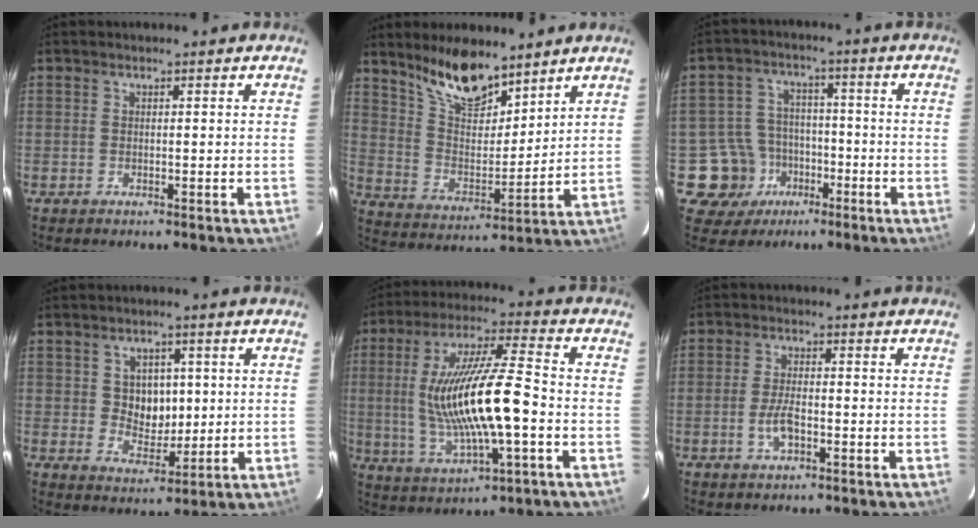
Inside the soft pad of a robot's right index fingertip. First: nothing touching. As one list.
[{"total": 13.1, "force": [10.2, 4.5, 6.8], "torque": [-0.125, 0.006, 0.195]}, {"total": 9.3, "force": [-4.2, 8.3, 1.0], "torque": [-0.045, 0.031, -0.056]}, {"total": 6.6, "force": [1.0, 5.4, 3.6], "torque": [-0.059, 0.006, 0.027]}, {"total": 18.3, "force": [-1.8, 3.8, 17.8], "torque": [-0.338, -0.002, -0.022]}, {"total": 4.5, "force": [-1.7, 1.8, 3.8], "torque": [-0.079, -0.001, -0.032]}]